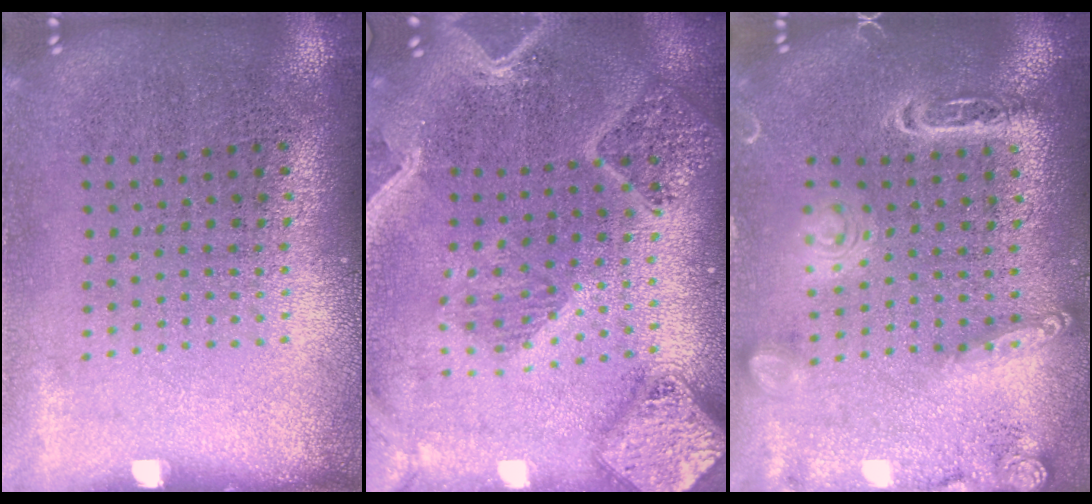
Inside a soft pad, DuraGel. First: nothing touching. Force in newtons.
{"total": 2.9, "press": 2.6, "slide": 1.4}
{"total": 1.8, "press": 1.8, "slide": 0.1}